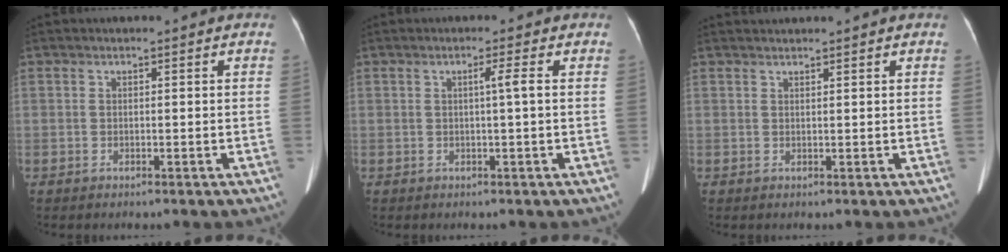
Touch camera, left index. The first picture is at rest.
{"total": 1.4, "force": [0.1, -0.4, 1.3], "torque": [-0.019, 0.003, 0.000]}
{"total": 2.2, "force": [2.1, -0.3, 0.5], "torque": [-0.005, 0.024, 0.039]}